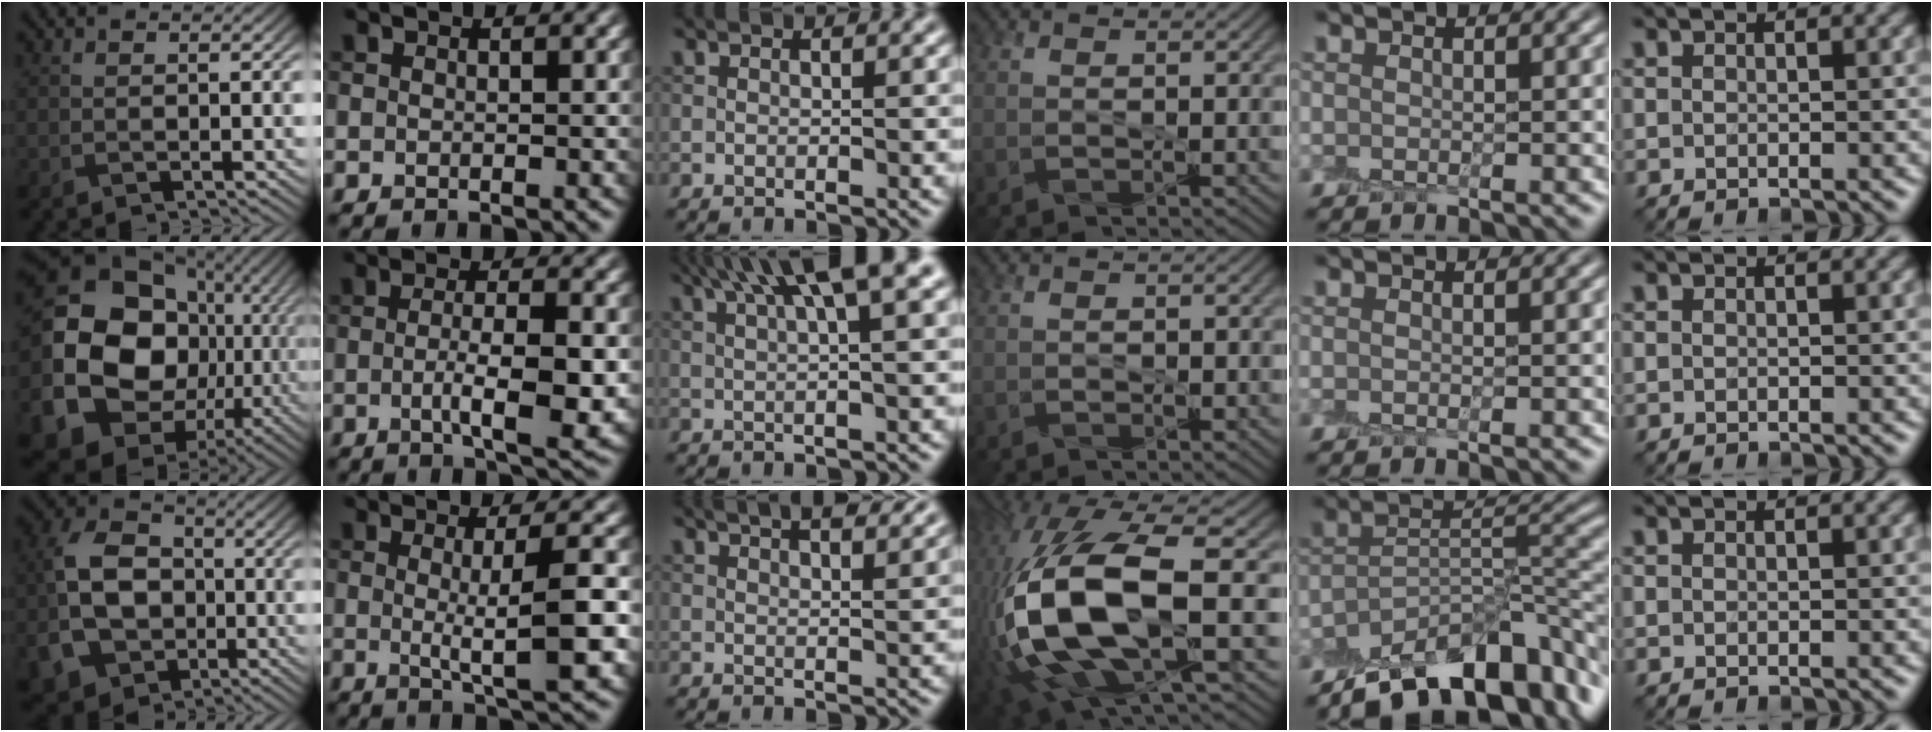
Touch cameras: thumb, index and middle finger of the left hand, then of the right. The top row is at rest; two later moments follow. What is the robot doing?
{"motion": "peel", "object": "plastic screen protector"}